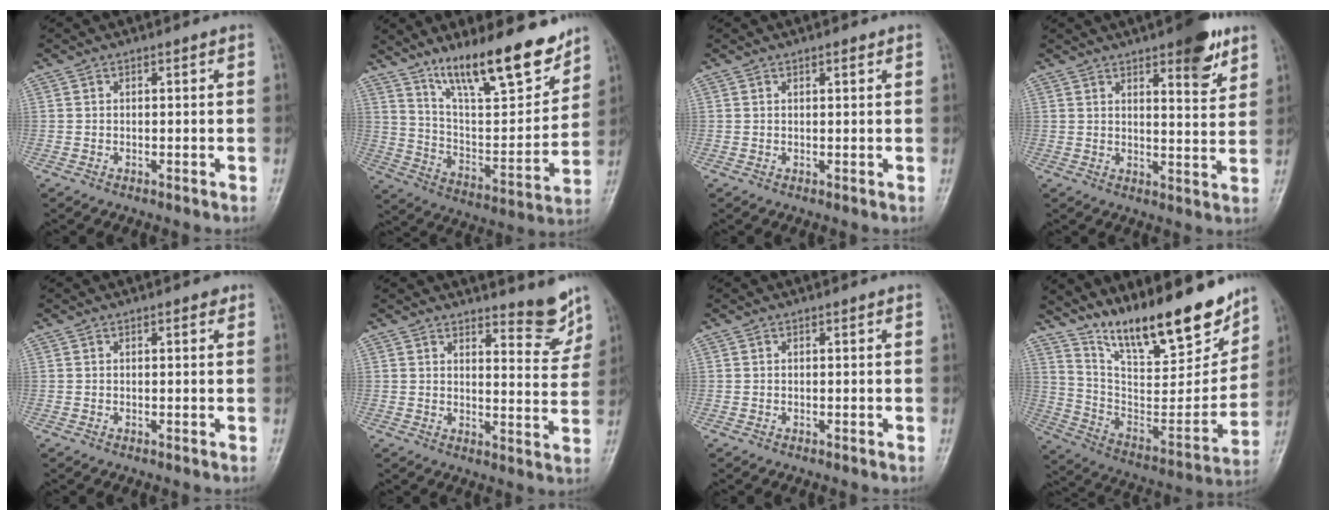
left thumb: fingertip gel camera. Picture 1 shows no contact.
{"total": 20.1, "force": [14.5, 5.6, 12.8], "torque": [-0.165, -0.082, 0.249]}
{"total": 1.1, "force": [0.8, 0.3, 0.7], "torque": [-0.011, -0.003, 0.012]}
{"total": 9.8, "force": [6.1, 2.9, 7.1], "torque": [-0.077, -0.033, 0.081]}
{"total": 1.2, "force": [0.6, 0.4, 0.8], "torque": [-0.009, 0.000, 0.006]}
{"total": 7.3, "force": [6.4, 1.7, 3.2], "torque": [-0.022, -0.060, 0.083]}
{"total": 0.0}
{"total": 23.0, "force": [17.6, 6.1, 13.6], "torque": [-0.174, -0.093, 0.301]}